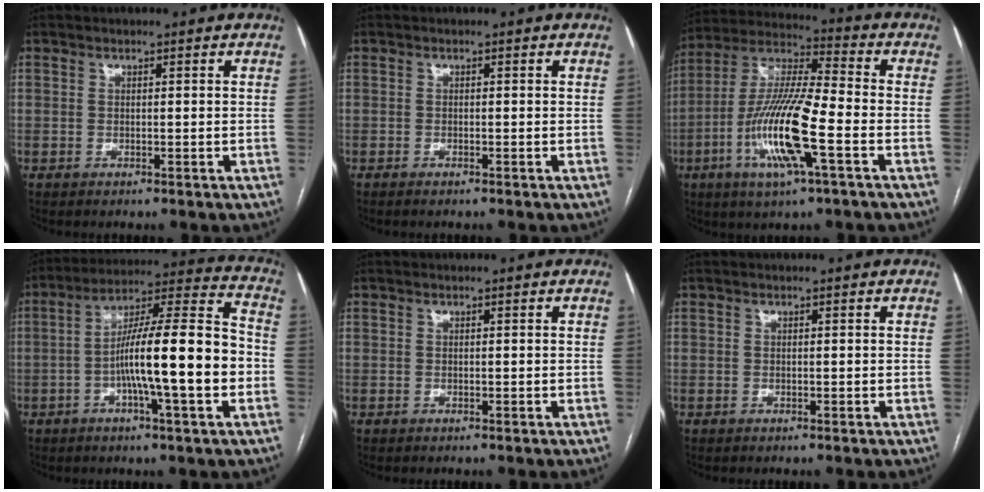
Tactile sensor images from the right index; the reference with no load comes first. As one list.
[{"total": 0.7, "force": [-0.6, 0.1, 0.4], "torque": [-0.010, -0.002, -0.009]}, {"total": 15.9, "force": [-5.0, 1.7, 15.0], "torque": [-0.305, -0.008, -0.094]}, {"total": 16.9, "force": [-3.5, 1.2, 16.5], "torque": [-0.268, 0.017, -0.058]}, {"total": 0.0}, {"total": 0.0}]